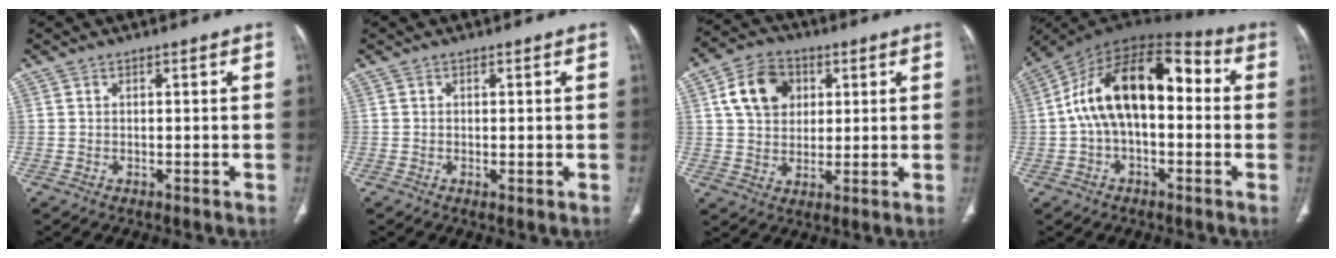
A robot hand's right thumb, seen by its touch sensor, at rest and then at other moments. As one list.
[{"total": 0.8, "force": [-0.1, 0.2, 0.7], "torque": [-0.017, -0.005, -0.001]}, {"total": 10.9, "force": [3.4, 8.3, 6.1], "torque": [-0.085, 0.000, 0.057]}, {"total": 18.3, "force": [0.9, 10.0, 15.3], "torque": [-0.243, 0.055, 0.006]}]